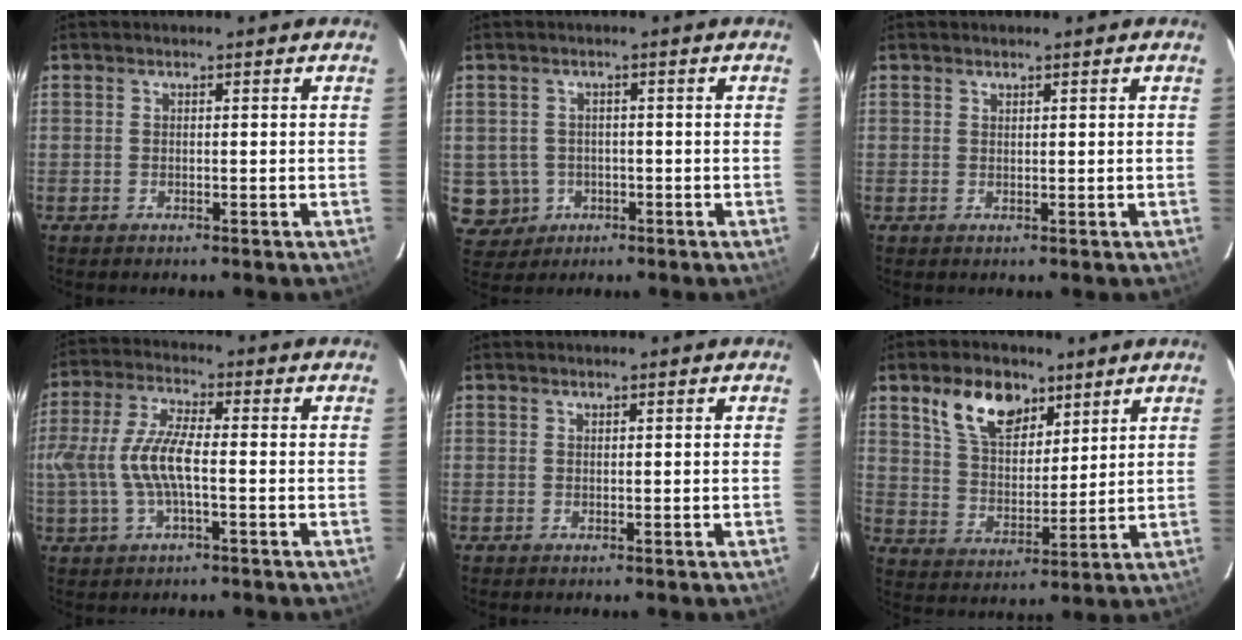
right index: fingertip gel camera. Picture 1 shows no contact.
{"total": 6.0, "force": [-1.2, 5.8, 0.9], "torque": [-0.032, 0.010, -0.004]}
{"total": 0.6, "force": [0.5, 0.2, 0.1], "torque": [-0.001, 0.002, 0.011]}
{"total": 9.8, "force": [-1.2, 2.9, 9.2], "torque": [-0.197, 0.003, -0.022]}
{"total": 0.0}
{"total": 11.7, "force": [6.9, 6.6, 6.7], "torque": [-0.120, 0.019, 0.133]}